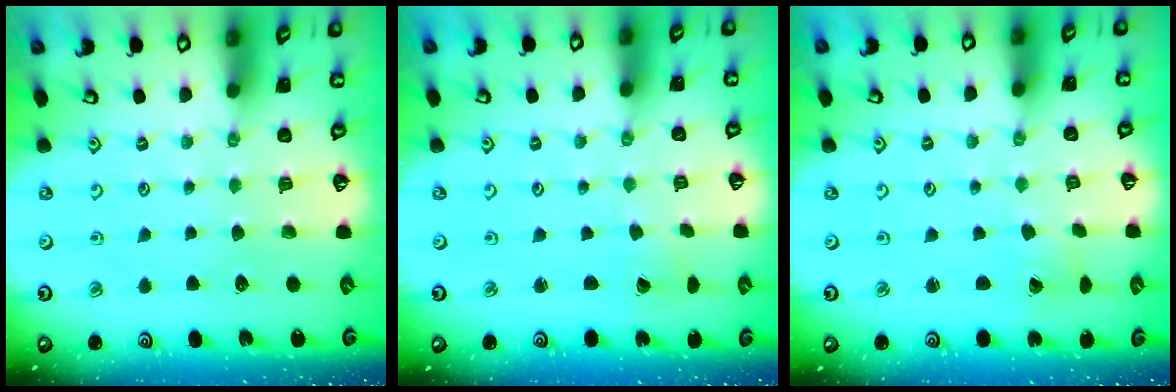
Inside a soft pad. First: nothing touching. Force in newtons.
{"total": 1.0, "press": 1.0, "slide": 0.1}
{"total": 2.0, "press": 2.0, "slide": 0.2}